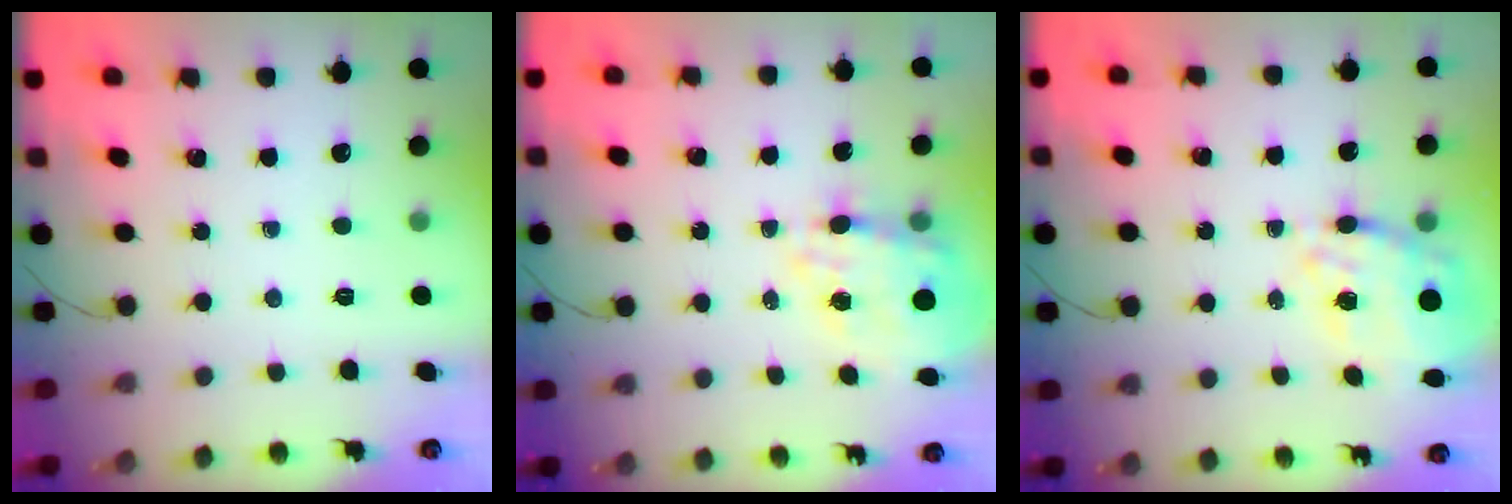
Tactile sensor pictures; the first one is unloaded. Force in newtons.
{"total": 13.1, "press": 12.6, "slide": 3.5}
{"total": 11.2, "press": 10.4, "slide": 4.3}